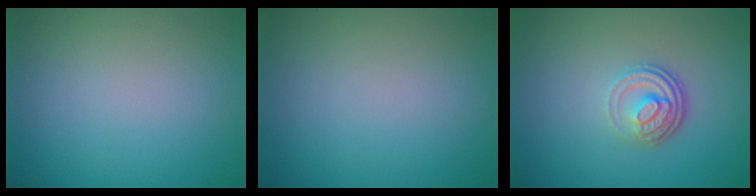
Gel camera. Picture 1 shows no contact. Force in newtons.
{"total": 0.0}
{"total": 3.8, "press": 2.6, "slide": 2.7}